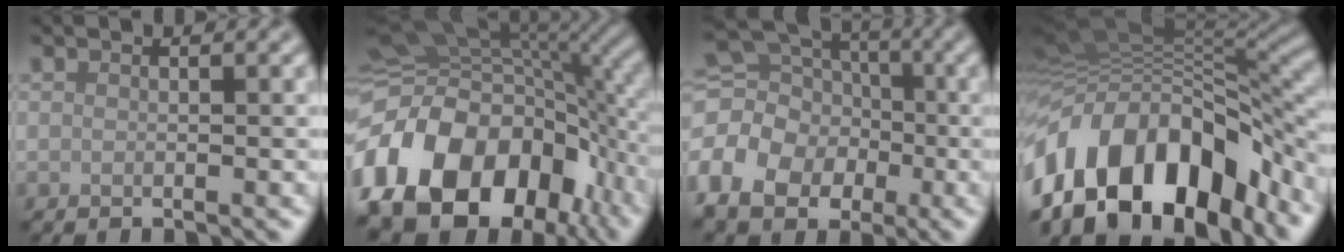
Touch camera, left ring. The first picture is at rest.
{"total": 18.1, "force": [-6.5, 12.3, 11.6], "torque": [-0.255, -0.018, -0.114]}
{"total": 10.2, "force": [-3.2, 8.3, 5.1], "torque": [-0.104, -0.011, -0.068]}
{"total": 16.1, "force": [-6.9, 9.3, 11.2], "torque": [-0.197, 0.002, -0.114]}